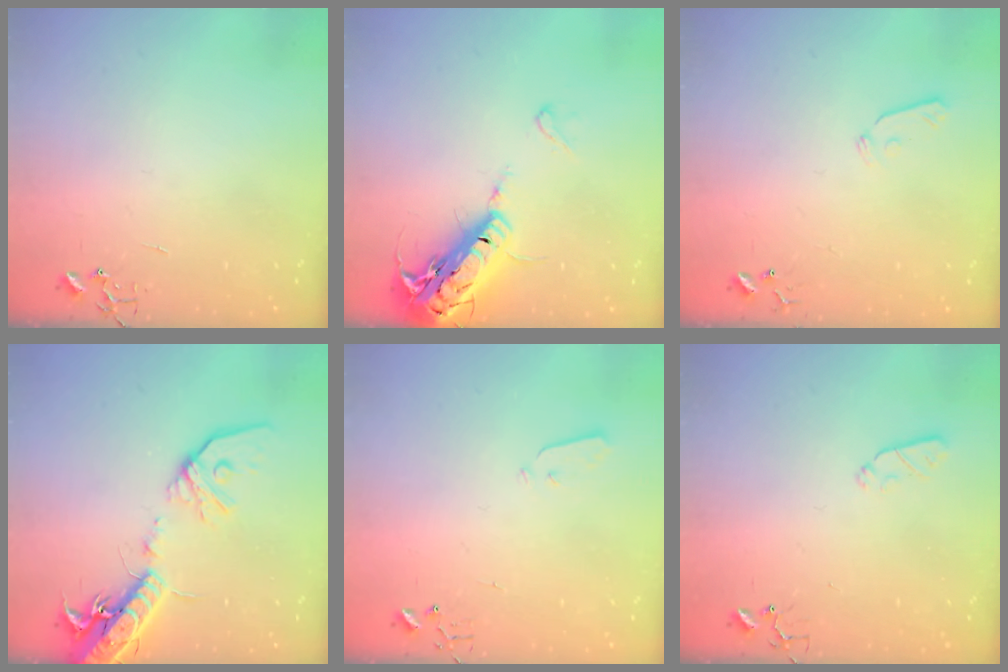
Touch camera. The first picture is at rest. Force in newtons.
{"total": 20.3, "press": 19.9, "slide": 3.9}
{"total": 5.4, "press": 5.4, "slide": 0.8}
{"total": 18.3, "press": 17.9, "slide": 3.7}
{"total": 3.0, "press": 2.9, "slide": 0.3}
{"total": 4.2, "press": 4.1, "slide": 1.0}